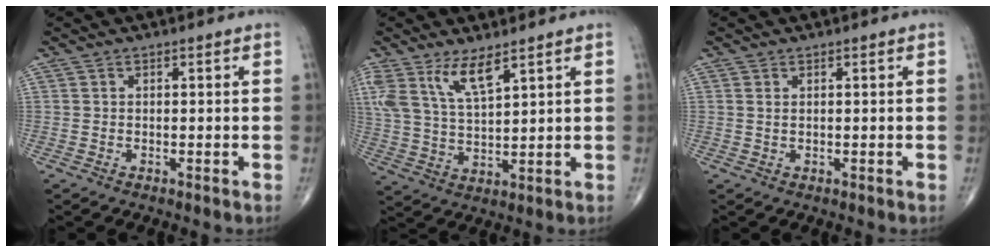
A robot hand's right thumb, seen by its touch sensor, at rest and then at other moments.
{"total": 8.9, "force": [5.7, 2.8, 6.3], "torque": [-0.128, -0.024, 0.124]}
{"total": 0.8, "force": [0.4, 0.3, 0.5], "torque": [-0.011, 0.002, 0.010]}